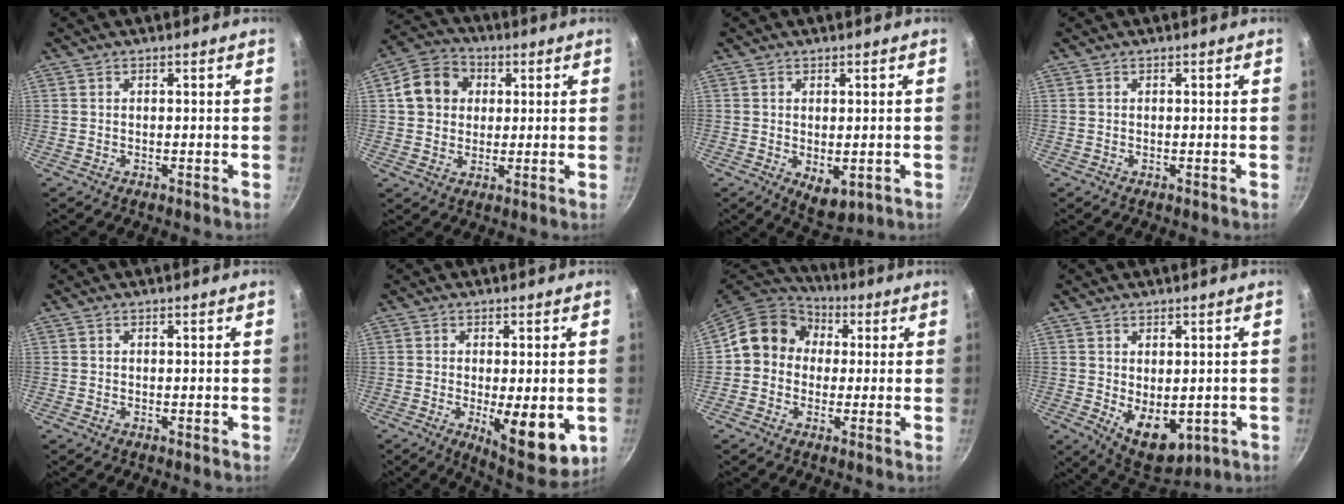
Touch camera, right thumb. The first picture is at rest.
{"total": 10.1, "force": [1.9, 8.7, 4.8], "torque": [-0.066, 0.008, 0.023]}
{"total": 4.9, "force": [-1.1, 2.7, 3.9], "torque": [-0.047, -0.009, -0.003]}
{"total": 0.0}
{"total": 0.0}
{"total": 11.5, "force": [-2.6, 4.0, 10.5], "torque": [-0.138, -0.025, -0.029]}
{"total": 12.1, "force": [0.8, 10.6, 5.7], "torque": [-0.082, 0.031, 0.000]}
{"total": 9.5, "force": [-1.9, 5.5, 7.5], "torque": [-0.091, -0.008, -0.006]}